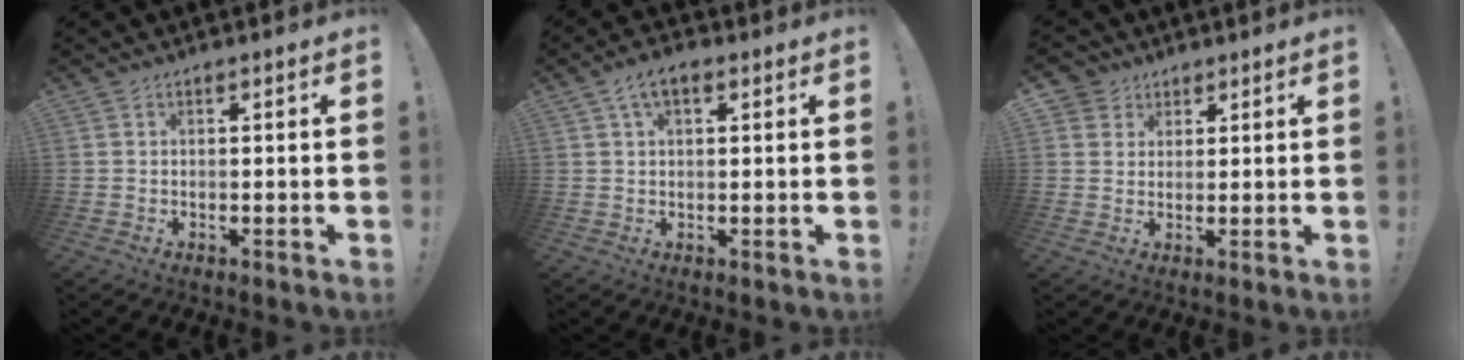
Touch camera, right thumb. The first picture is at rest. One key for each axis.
{"total": 5.4, "fx": 2.3, "fy": 2.7, "fz": 4.0, "tx": -0.064, "ty": 0.002, "tz": 0.043}
{"total": 4.6, "fx": 2.6, "fy": 3.8, "fz": 0.4, "tx": -0.002, "ty": -0.017, "tz": 0.049}